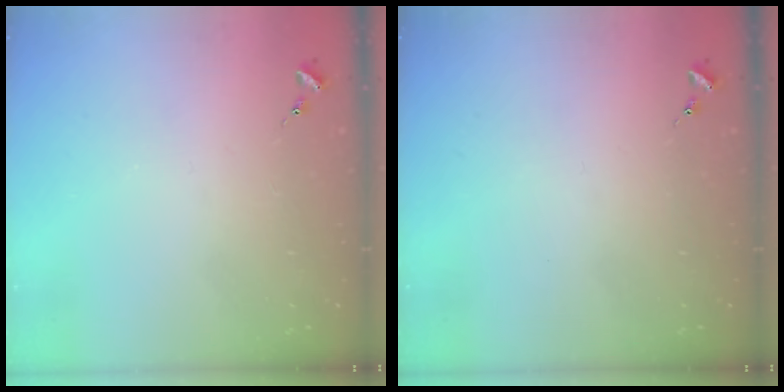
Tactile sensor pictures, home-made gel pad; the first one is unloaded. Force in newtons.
{"total": 0.0}